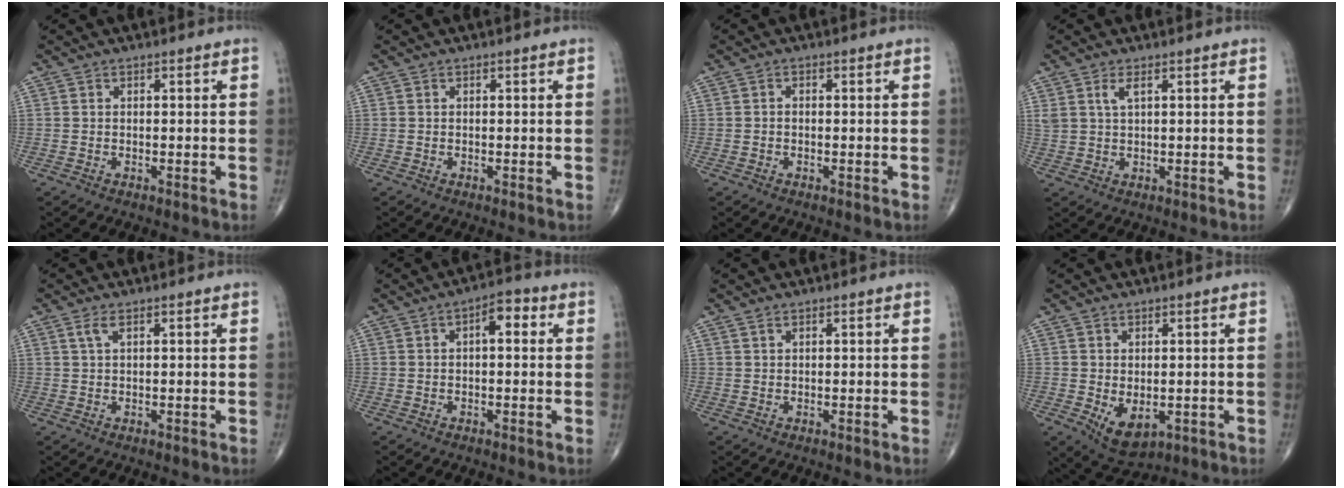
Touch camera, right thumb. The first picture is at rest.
{"total": 0.0}
{"total": 0.5, "force": [-0.2, 0.4, 0.3], "torque": [-0.003, 0.001, -0.007]}
{"total": 2.5, "force": [1.4, 0.8, 2.0], "torque": [-0.046, -0.003, 0.032]}
{"total": 1.6, "force": [0.8, 0.4, 1.4], "torque": [-0.037, 0.006, 0.020]}
{"total": 4.5, "force": [1.0, 2.2, 3.8], "torque": [-0.043, 0.013, 0.005]}
{"total": 0.5, "force": [0.5, 0.1, 0.2], "torque": [-0.006, 0.000, 0.010]}
{"total": 6.3, "force": [-1.2, 3.8, 4.9], "torque": [-0.067, -0.007, 0.001]}